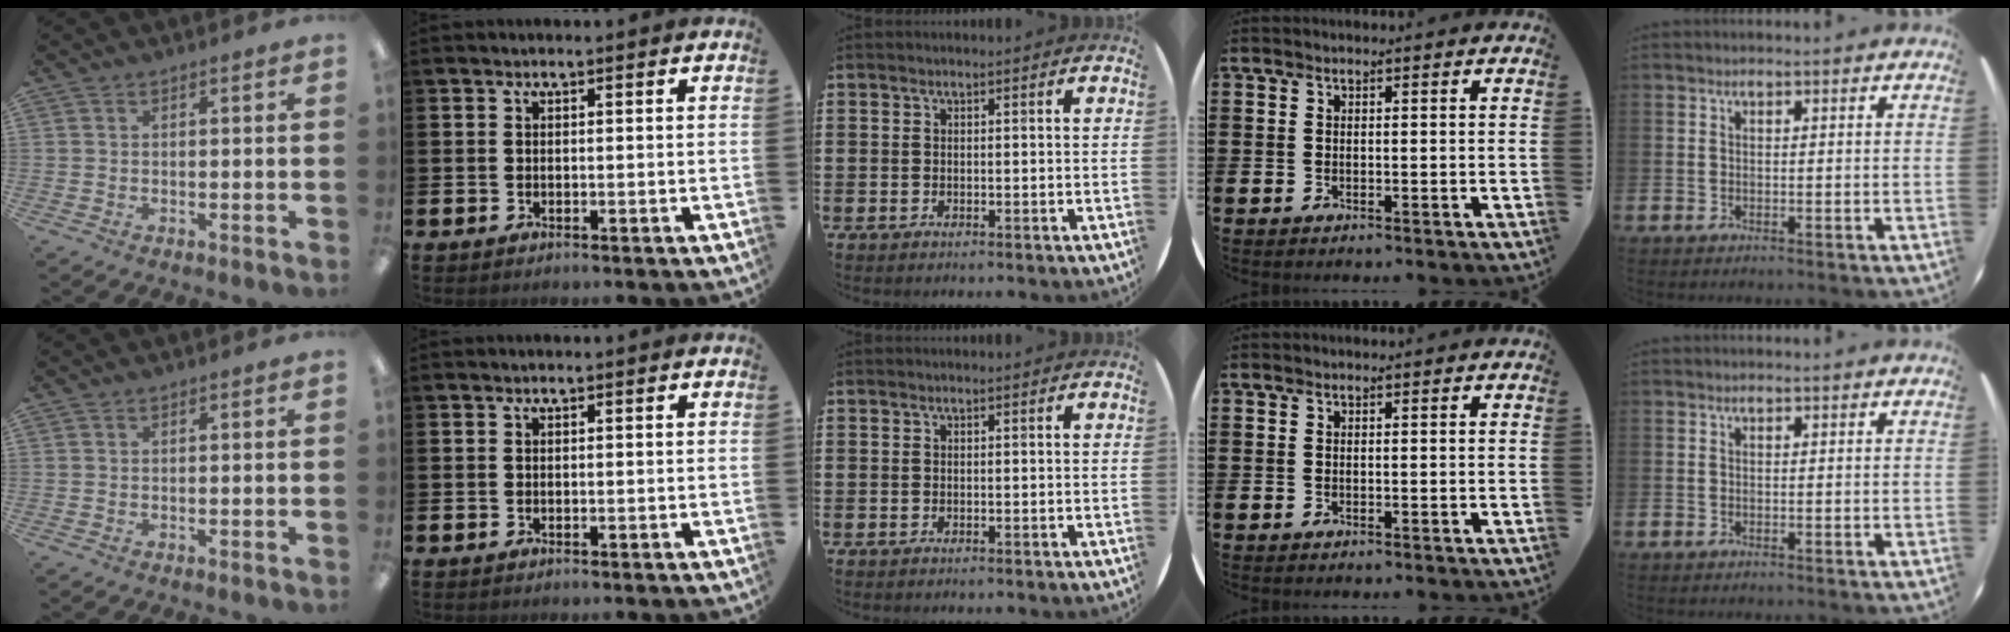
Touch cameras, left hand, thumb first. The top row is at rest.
{}